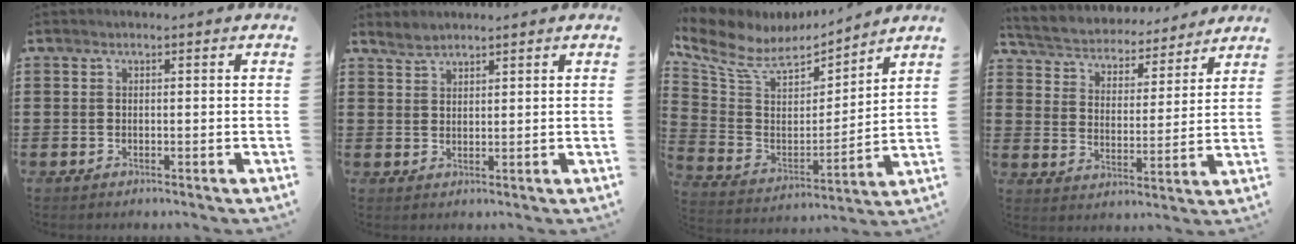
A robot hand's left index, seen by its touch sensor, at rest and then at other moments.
{"total": 1.8, "force": [1.7, 0.5, 0.2], "torque": [-0.009, 0.002, 0.035]}
{"total": 8.9, "force": [7.2, 3.6, 3.7], "torque": [-0.112, -0.043, 0.125]}
{"total": 4.5, "force": [4.4, 0.6, 0.3], "torque": [-0.031, -0.035, 0.071]}